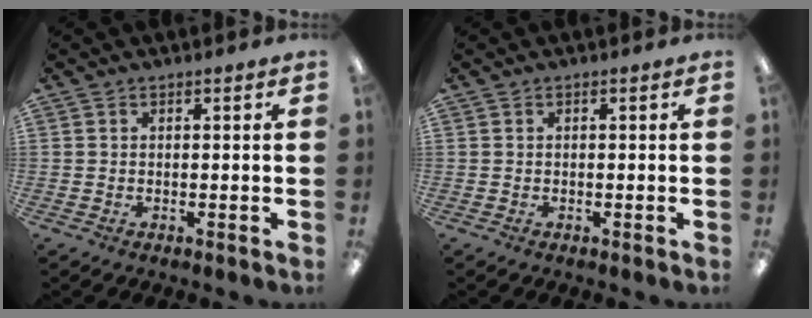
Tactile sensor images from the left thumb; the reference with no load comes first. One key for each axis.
{"total": 0.0}